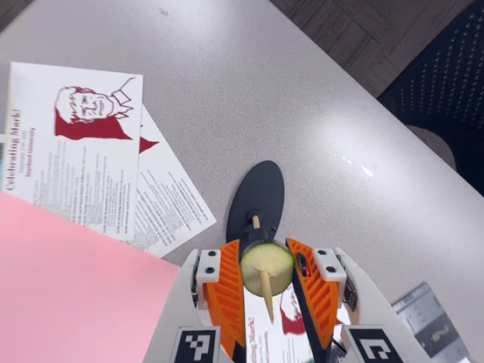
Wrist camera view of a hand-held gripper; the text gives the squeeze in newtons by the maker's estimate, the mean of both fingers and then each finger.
{"total": 12.5, "left": 12.1, "right": 12.9}